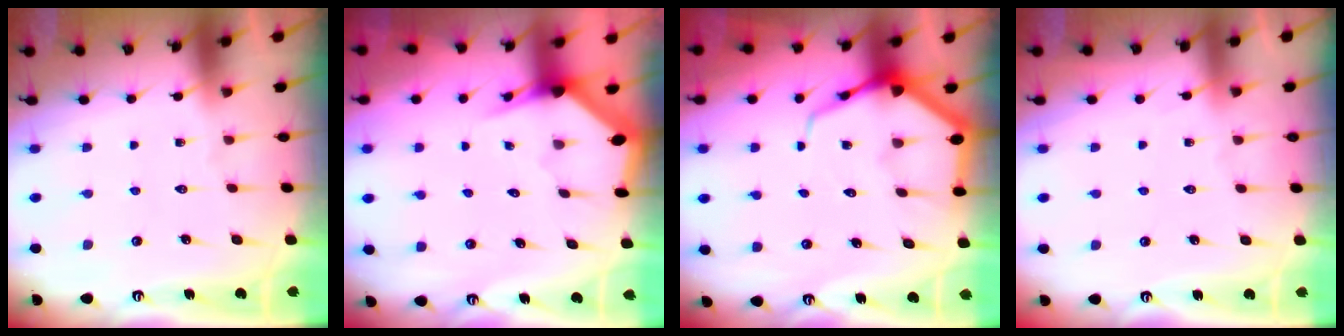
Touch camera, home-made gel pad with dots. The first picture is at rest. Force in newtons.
{"total": 3.2, "press": 3.2, "slide": 0.3}
{"total": 6.9, "press": 6.9, "slide": 0.7}
{"total": 2.8, "press": 2.8, "slide": 0.4}